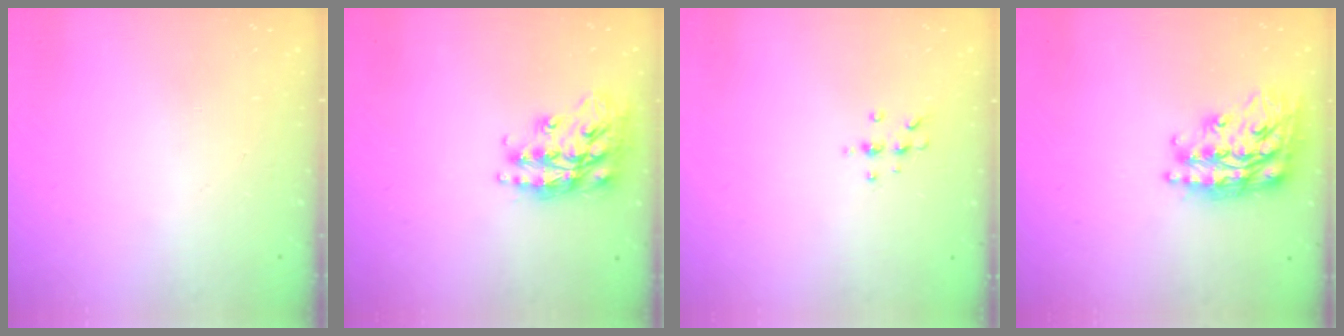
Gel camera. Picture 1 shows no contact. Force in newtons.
{"total": 18.4, "press": 18.4, "slide": 1.2}
{"total": 5.7, "press": 5.5, "slide": 1.6}
{"total": 22.0, "press": 21.9, "slide": 1.4}